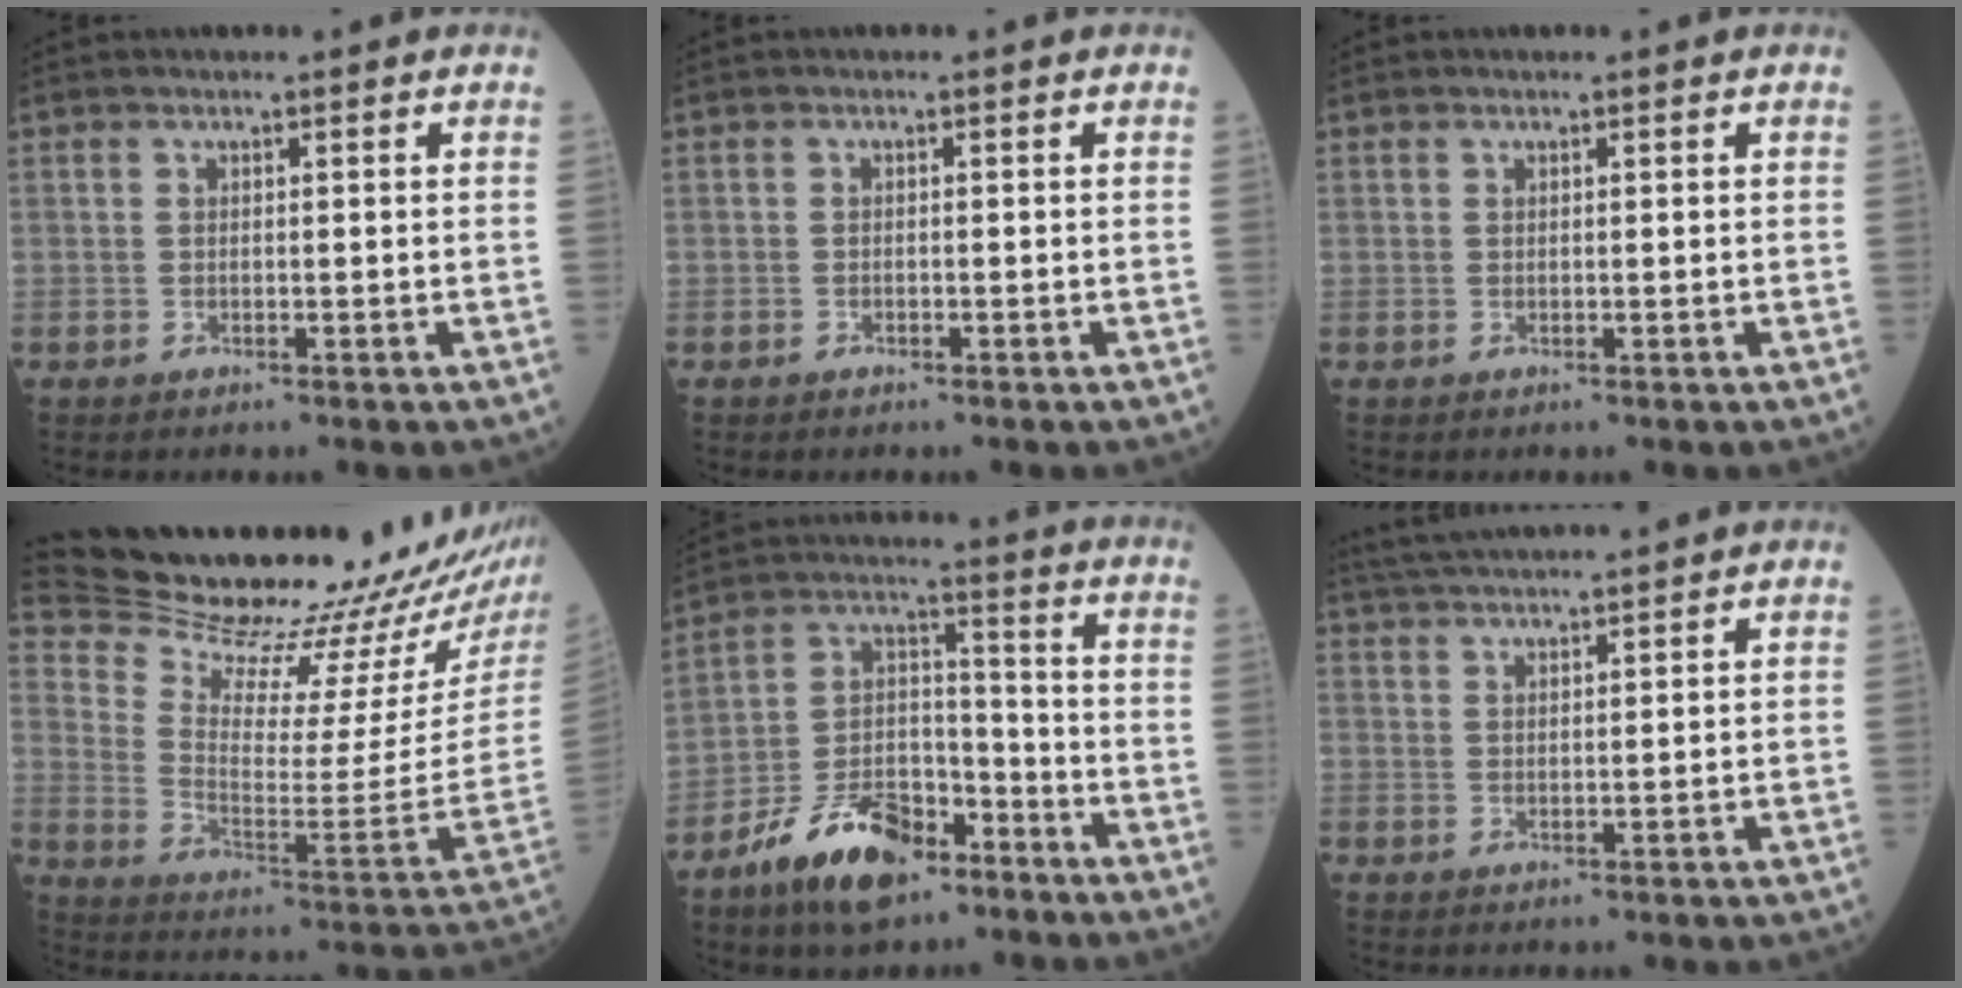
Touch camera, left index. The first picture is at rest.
{"total": 0.6, "force": [-0.5, 0.3, 0.1], "torque": [-0.006, -0.003, -0.013]}
{"total": 0.0}
{"total": 24.6, "force": [23.0, 1.3, 8.8], "torque": [-0.157, -0.121, 0.327]}
{"total": 12.8, "force": [-8.6, 5.7, 7.6], "torque": [-0.147, 0.001, -0.162]}
{"total": 10.2, "force": [9.5, -0.7, 3.7], "torque": [-0.070, 0.033, 0.146]}